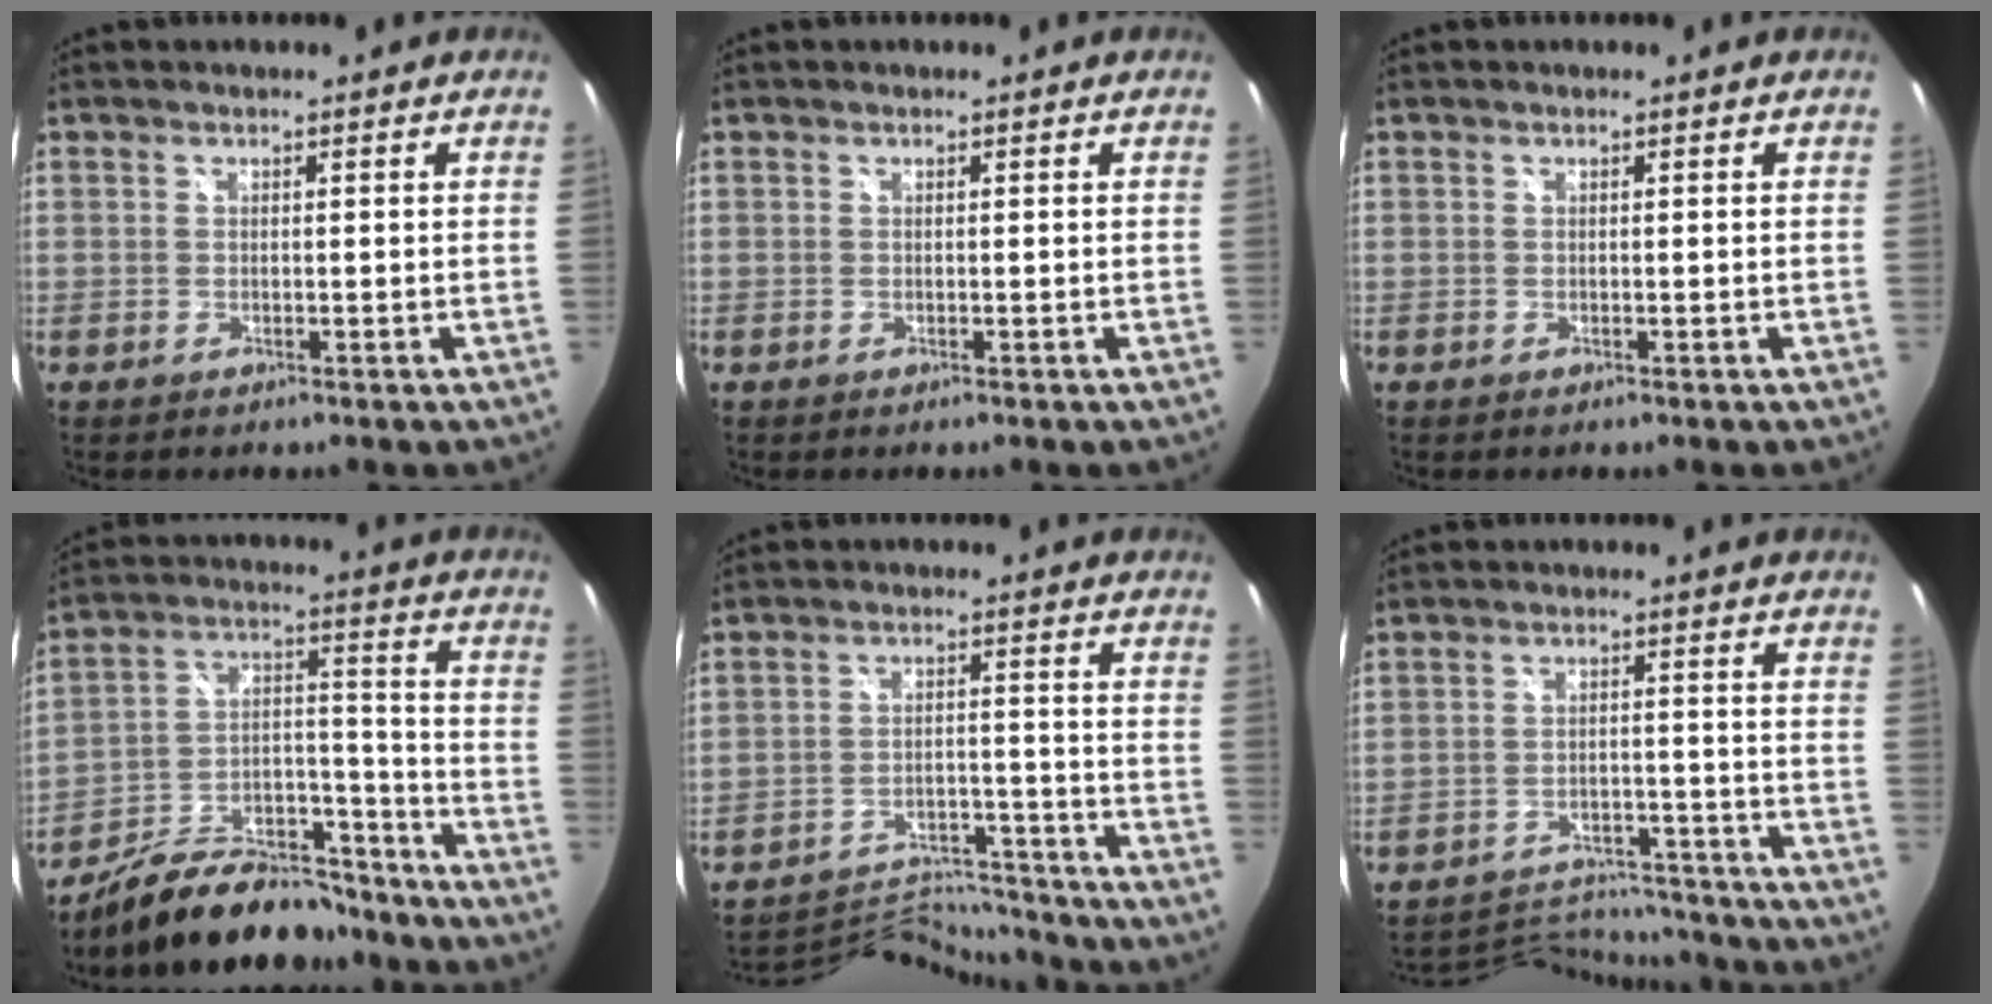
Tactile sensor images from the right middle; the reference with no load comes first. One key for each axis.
{"total": 0.0}
{"total": 0.0}
{"total": 16.9, "fx": -13.8, "fy": 6.6, "fz": 7.4, "tx": -0.130, "ty": 0.039, "tz": -0.209}
{"total": 13.1, "fx": -13.0, "fy": 0.4, "fz": 1.7, "tx": -0.047, "ty": 0.009, "tz": -0.200}
{"total": 13.4, "fx": -12.9, "fy": 2.2, "fz": 2.7, "tx": -0.064, "ty": 0.017, "tz": -0.182}